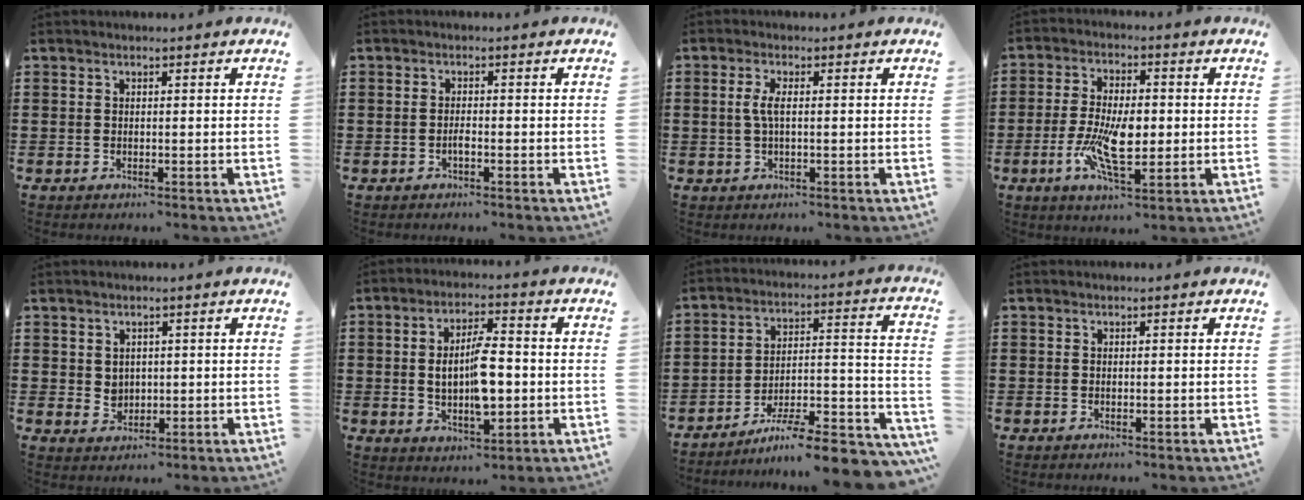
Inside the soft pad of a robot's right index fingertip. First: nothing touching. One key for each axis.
{"total": 1.3, "fx": -0.7, "fy": 0.3, "fz": 1.1, "tx": -0.022, "ty": -0.001, "tz": -0.012}
{"total": 2.8, "fx": 0.0, "fy": 0.7, "fz": 2.7, "tx": -0.067, "ty": -0.005, "tz": -0.006}
{"total": 9.6, "fx": -1.5, "fy": 4.0, "fz": 8.6, "tx": -0.178, "ty": -0.005, "tz": -0.027}
{"total": 2.2, "fx": 0.8, "fy": 2.0, "fz": 0.6, "tx": -0.009, "ty": 0.007, "tz": 0.012}
{"total": 8.6, "fx": -0.4, "fy": 3.6, "fz": 7.8, "tx": -0.131, "ty": -0.002, "tz": -0.015}
{"total": 8.9, "fx": -7.5, "fy": 0.3, "fz": 4.8, "tx": -0.062, "ty": 0.000, "tz": -0.146}
{"total": 0.0}